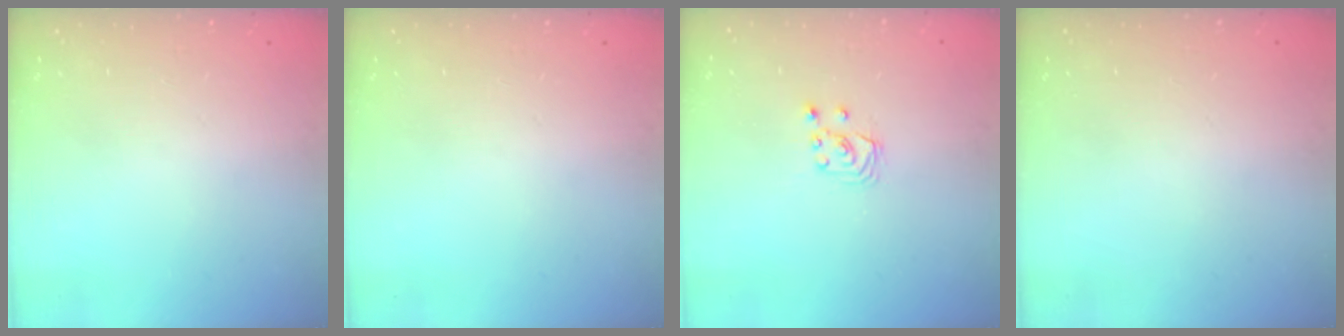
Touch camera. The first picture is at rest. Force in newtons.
{"total": 0.0}
{"total": 2.6, "press": 2.6, "slide": 0.3}
{"total": 0.0}